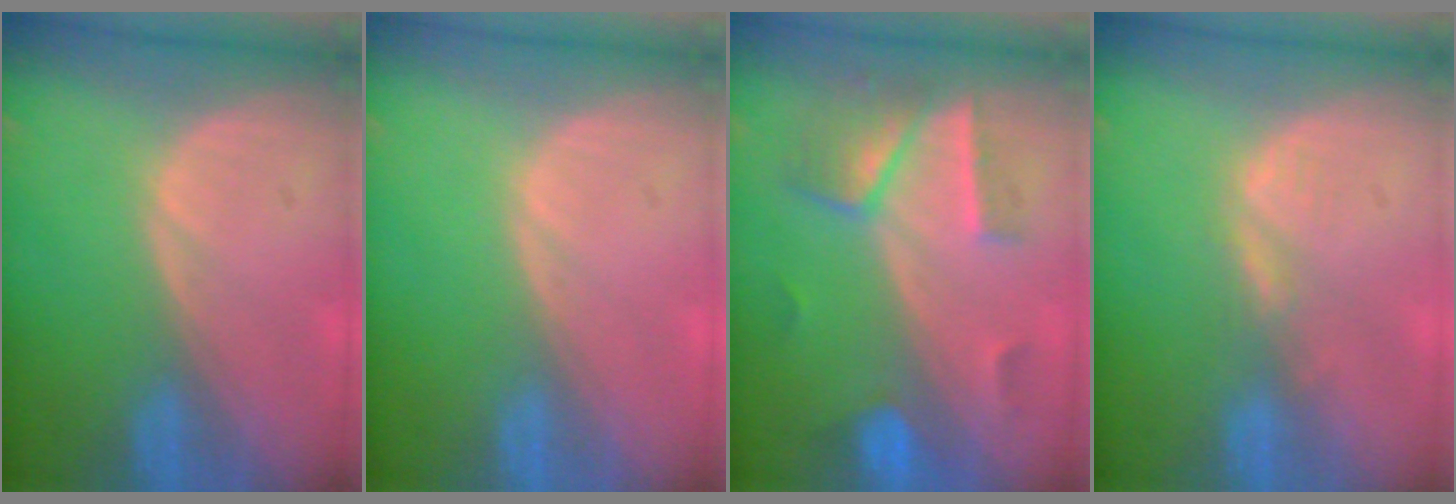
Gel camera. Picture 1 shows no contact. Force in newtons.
{"total": 0.0}
{"total": 7.2, "press": 6.3, "slide": 3.4}
{"total": 1.6, "press": 1.6, "slide": 0.2}